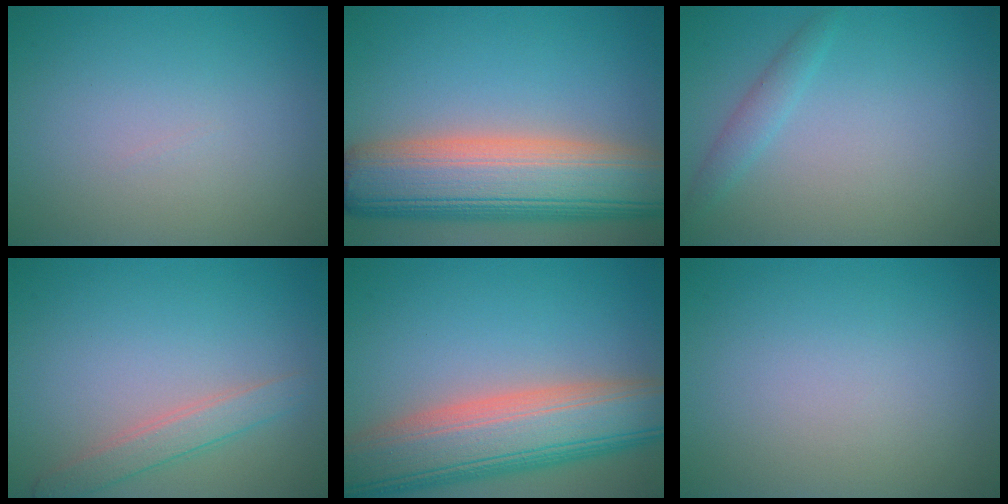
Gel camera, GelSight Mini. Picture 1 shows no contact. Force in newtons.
{"total": 12.4, "press": 12.4, "slide": 0.8}
{"total": 1.5, "press": 1.5, "slide": 0.1}
{"total": 2.4, "press": 2.4, "slide": 0.1}
{"total": 10.9, "press": 10.9, "slide": 0.9}
{"total": 0.0}